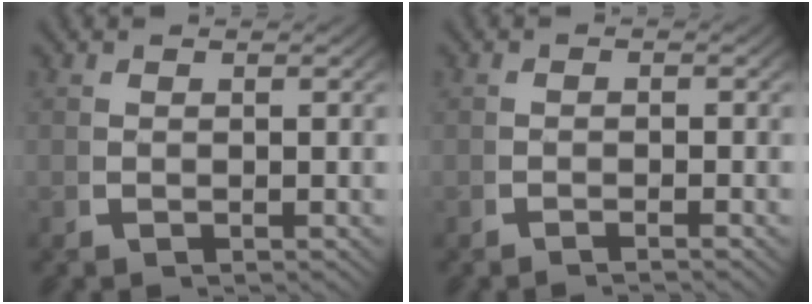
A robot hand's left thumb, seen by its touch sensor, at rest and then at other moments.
{"total": 0.8, "force": [-0.7, 0.0, 0.2], "torque": [0.000, 0.002, -0.018]}